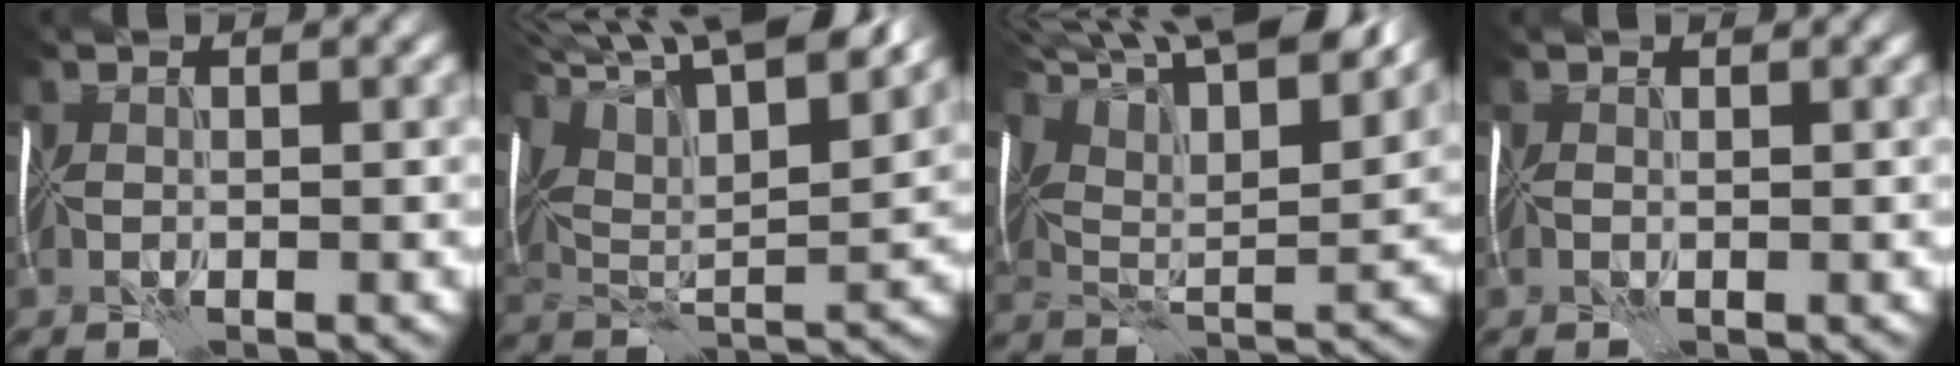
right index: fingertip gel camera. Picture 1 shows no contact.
{"total": 15.6, "force": [10.0, 4.7, 11.0], "torque": [-0.198, 0.041, 0.145]}
{"total": 15.8, "force": [11.3, 4.4, 10.1], "torque": [-0.181, 0.045, 0.153]}
{"total": 0.7, "force": [0.3, 0.5, 0.5], "torque": [-0.008, 0.005, 0.002]}